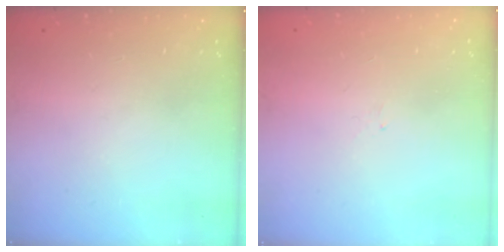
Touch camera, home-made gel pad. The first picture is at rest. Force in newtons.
{"total": 1.3, "press": 1.2, "slide": 0.5}